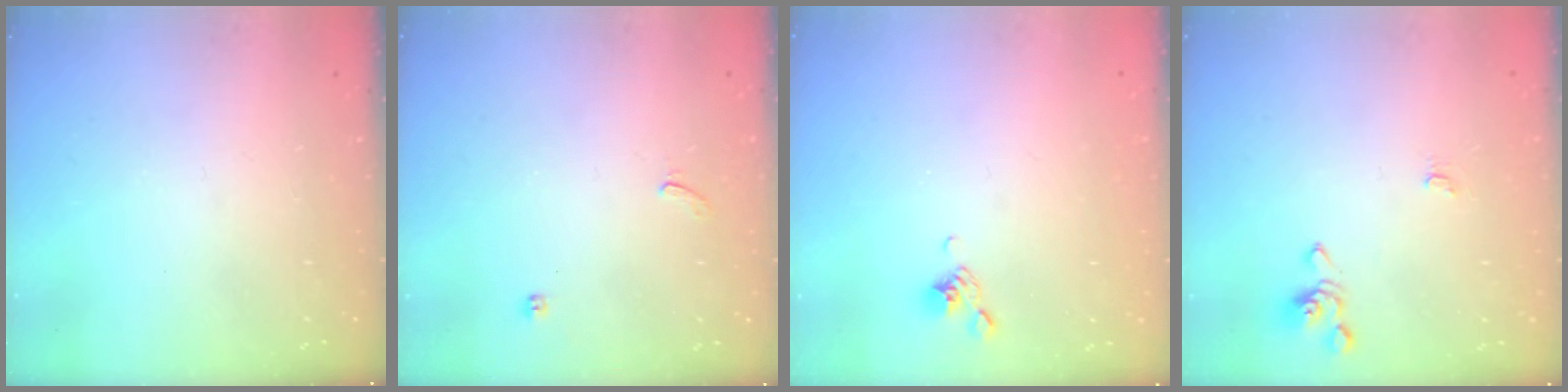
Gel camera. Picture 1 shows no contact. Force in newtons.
{"total": 1.1, "press": 0.7, "slide": 0.8}
{"total": 6.2, "press": 6.2, "slide": 1.0}
{"total": 0.0}